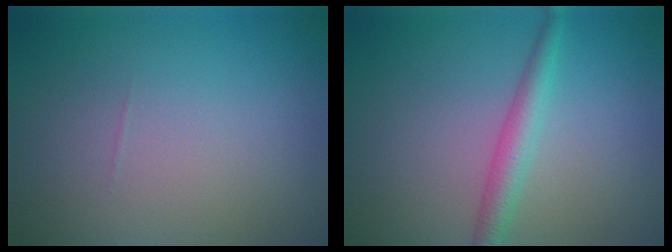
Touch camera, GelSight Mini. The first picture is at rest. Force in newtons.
{"total": 2.6, "press": 2.6, "slide": 0.1}